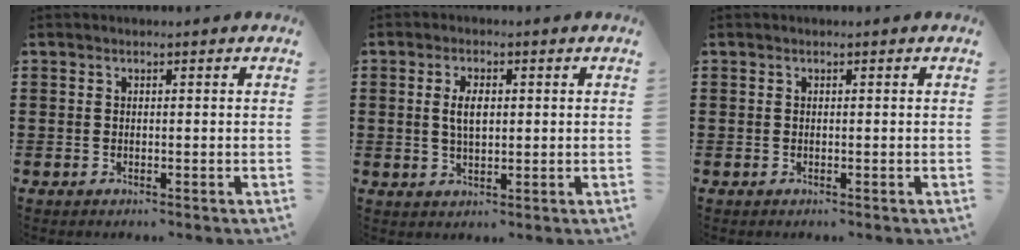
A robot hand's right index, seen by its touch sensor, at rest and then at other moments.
{"total": 4.0, "force": [0.6, 1.8, 3.6], "torque": [-0.072, 0.008, 0.008]}
{"total": 0.0}